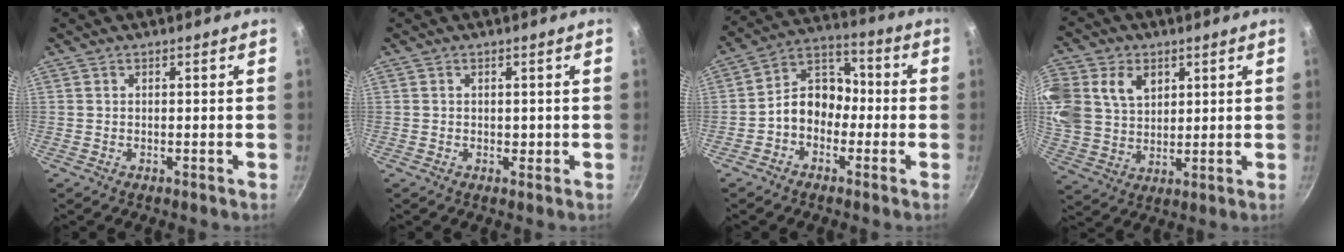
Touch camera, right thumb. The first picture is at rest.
{"total": 0.9, "force": [0.0, 0.8, 0.5], "torque": [-0.001, 0.002, 0.001]}
{"total": 9.7, "force": [-2.2, 7.6, 5.7], "torque": [-0.049, 0.046, -0.059]}
{"total": 18.8, "force": [6.6, 14.4, 10.2], "torque": [-0.241, 0.016, 0.131]}